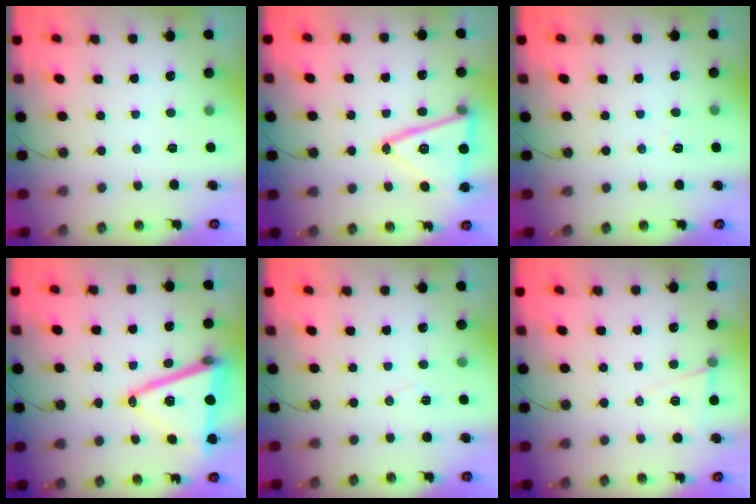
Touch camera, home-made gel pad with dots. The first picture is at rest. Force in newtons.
{"total": 16.2, "press": 15.9, "slide": 3.3}
{"total": 5.3, "press": 4.9, "slide": 2.0}
{"total": 18.5, "press": 18.1, "slide": 3.9}
{"total": 4.5, "press": 3.4, "slide": 2.9}
{"total": 6.0, "press": 3.9, "slide": 4.6}